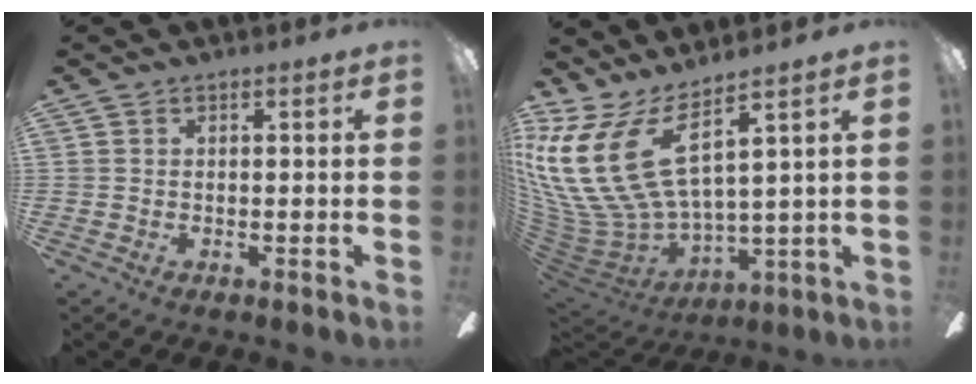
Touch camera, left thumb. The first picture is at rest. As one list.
[{"total": 19.2, "force": [9.8, 8.7, 14.1], "torque": [-0.331, -0.078, 0.177]}]